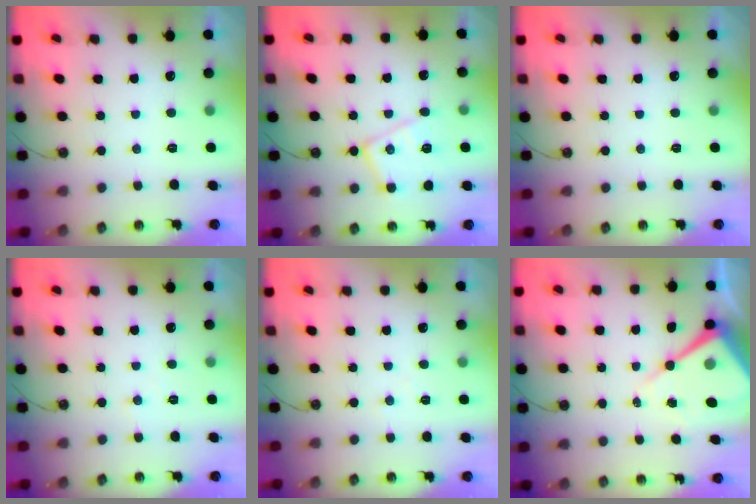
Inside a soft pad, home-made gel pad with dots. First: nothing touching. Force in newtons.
{"total": 13.6, "press": 13.6, "slide": 1.0}
{"total": 0.0}
{"total": 3.9, "press": 3.9, "slide": 0.6}
{"total": 4.5, "press": 4.4, "slide": 0.7}
{"total": 12.1, "press": 12.1, "slide": 1.0}